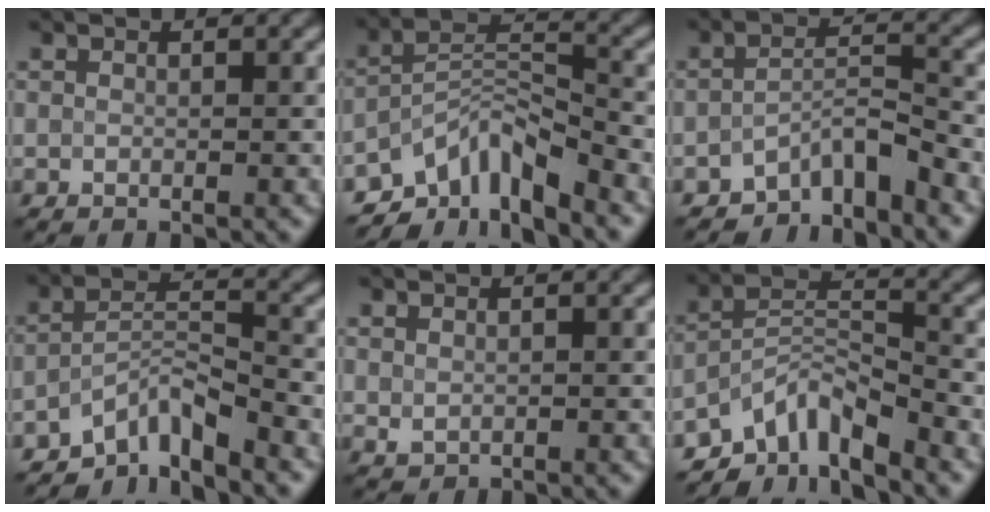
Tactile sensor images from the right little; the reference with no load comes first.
{"total": 6.5, "force": [-4.8, 2.3, 3.7], "torque": [-0.053, 0.002, -0.095]}
{"total": 4.1, "force": [-3.5, 0.9, 1.9], "torque": [-0.025, 0.012, -0.068]}
{"total": 4.6, "force": [-3.8, 1.1, 2.4], "torque": [-0.035, 0.006, -0.075]}
{"total": 0.6, "force": [0.2, 0.4, 0.3], "torque": [-0.008, -0.004, 0.010]}
{"total": 5.5, "force": [-4.4, 1.7, 2.8], "torque": [-0.039, 0.004, -0.089]}